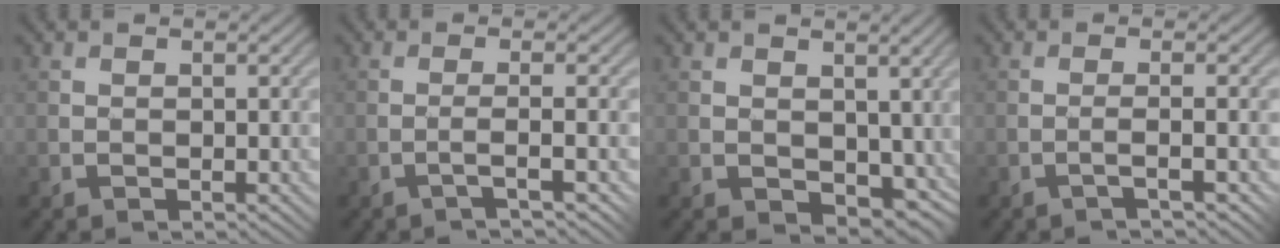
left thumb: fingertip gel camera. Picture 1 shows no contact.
{"total": 1.8, "force": [-0.7, -0.6, 1.6], "torque": [-0.023, 0.016, -0.032]}
{"total": 3.7, "force": [0.6, 2.7, 2.5], "torque": [-0.060, -0.013, 0.012]}
{"total": 1.5, "force": [-0.6, -0.5, 1.3], "torque": [-0.018, 0.015, -0.025]}